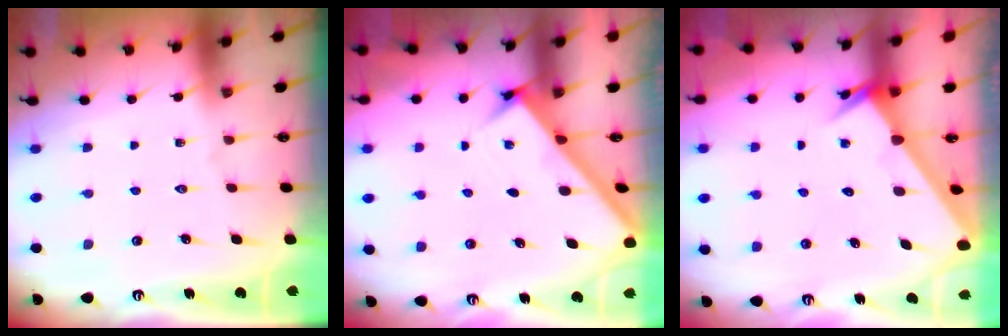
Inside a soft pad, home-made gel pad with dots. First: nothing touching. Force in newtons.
{"total": 2.5, "press": 2.5, "slide": 0.3}
{"total": 2.4, "press": 2.4, "slide": 0.1}